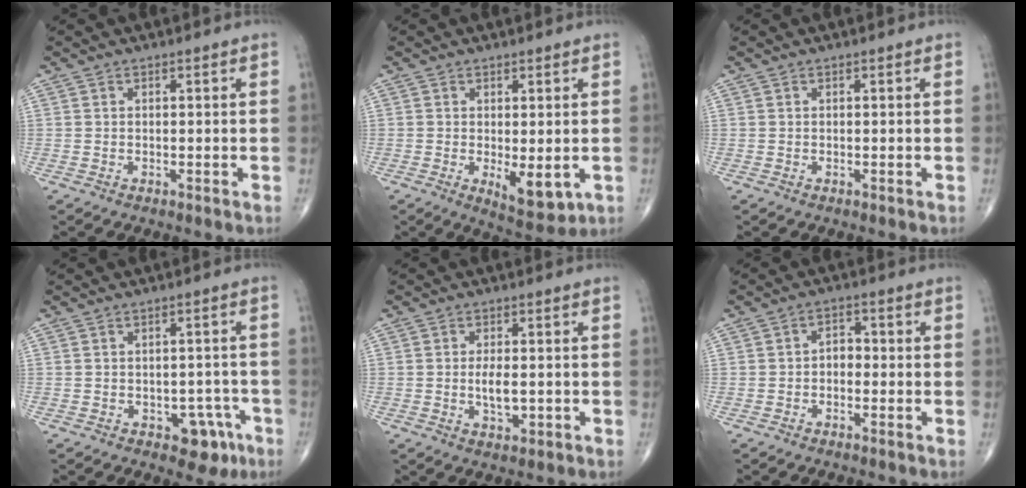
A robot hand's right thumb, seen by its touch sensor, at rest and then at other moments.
{"total": 6.4, "force": [-1.2, 2.7, 5.7], "torque": [-0.076, -0.019, -0.006]}
{"total": 0.0}
{"total": 6.2, "force": [-3.1, 4.0, 3.7], "torque": [-0.016, 0.023, -0.035]}
{"total": 4.3, "force": [-0.5, 2.1, 3.7], "torque": [-0.064, -0.004, -0.008]}
{"total": 3.0, "force": [-0.7, 2.1, 2.0], "torque": [-0.016, 0.015, -0.022]}